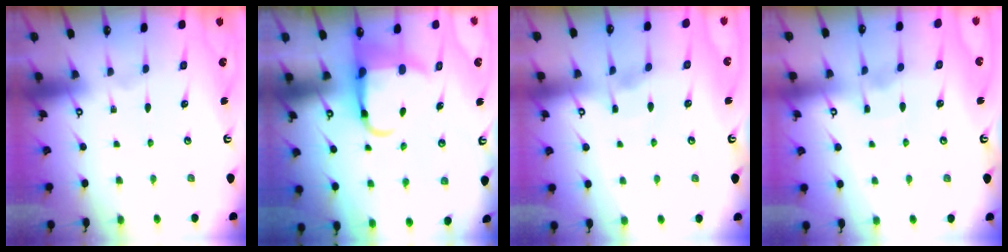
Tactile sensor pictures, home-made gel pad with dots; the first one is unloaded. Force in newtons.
{"total": 7.3, "press": 7.2, "slide": 1.3}
{"total": 2.9, "press": 2.9, "slide": 0.5}
{"total": 3.1, "press": 3.1, "slide": 0.5}